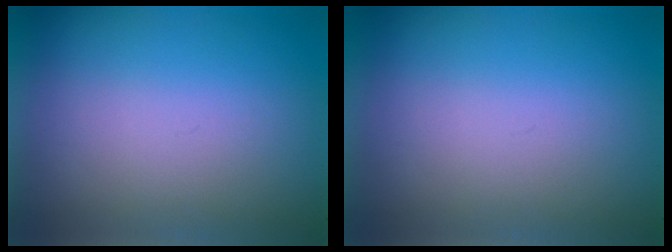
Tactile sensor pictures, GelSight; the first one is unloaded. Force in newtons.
{"total": 0.0}